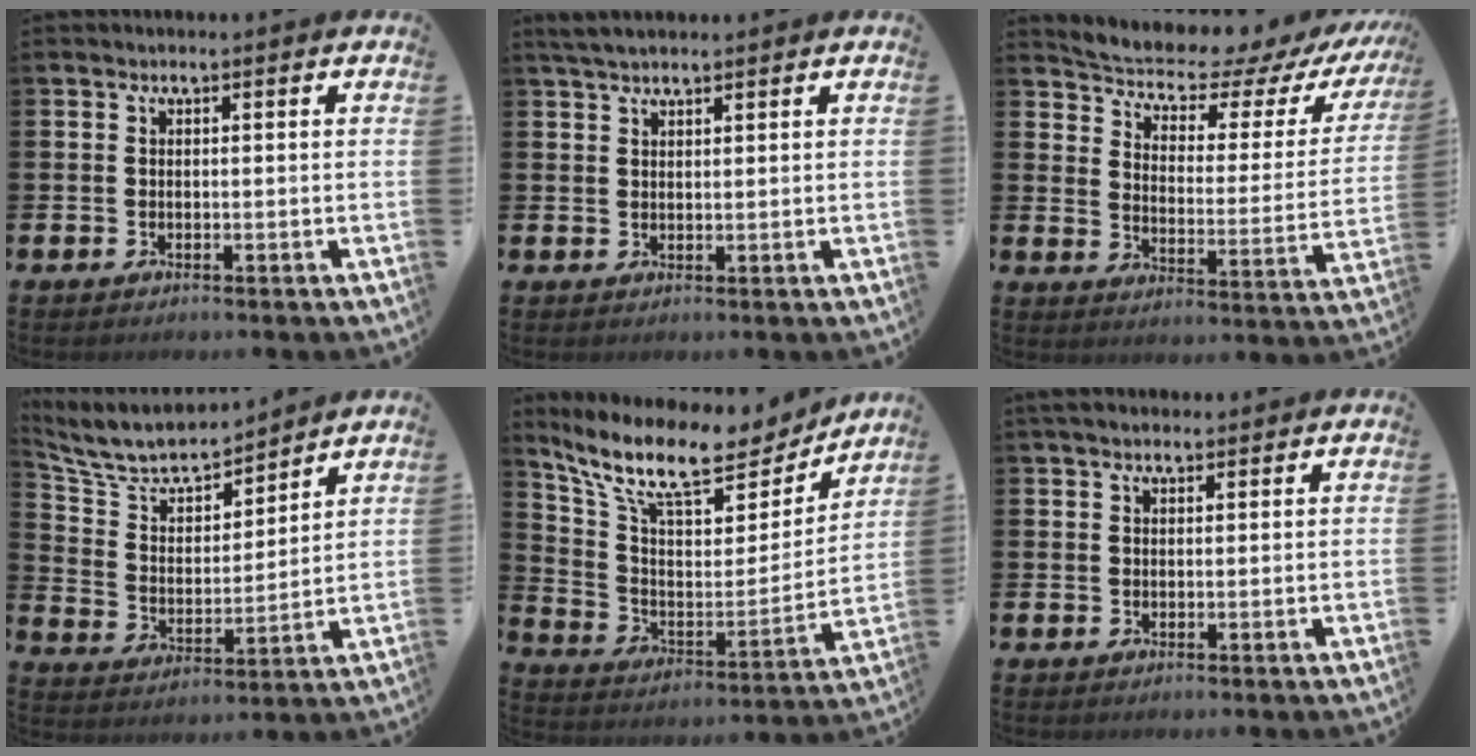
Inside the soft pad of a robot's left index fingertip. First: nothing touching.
{"total": 3.0, "force": [2.7, 0.6, 1.1], "torque": [-0.019, -0.003, 0.048]}
{"total": 6.1, "force": [5.6, 1.4, 1.9], "torque": [-0.058, -0.049, 0.088]}
{"total": 8.8, "force": [8.3, 2.0, 2.1], "torque": [-0.082, -0.060, 0.149]}
{"total": 12.4, "force": [10.4, 3.4, 6.0], "torque": [-0.141, -0.070, 0.176]}
{"total": 2.6, "force": [2.3, 0.8, 0.9], "torque": [-0.005, -0.005, 0.039]}